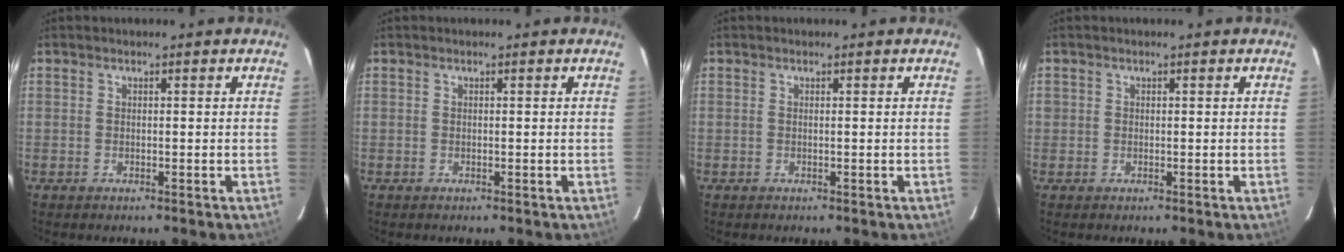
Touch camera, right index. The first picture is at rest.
{"total": 0.0}
{"total": 0.0}
{"total": 0.7, "force": [-0.1, 0.7, -0.1], "torque": [0.004, -0.001, -0.002]}